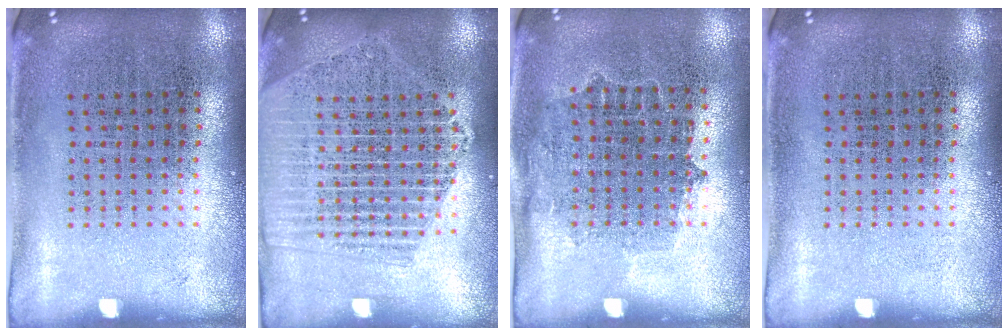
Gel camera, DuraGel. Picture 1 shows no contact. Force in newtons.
{"total": 2.1, "press": 1.9, "slide": 0.8}
{"total": 0.8, "press": 0.8, "slide": 0.3}
{"total": 0.0}